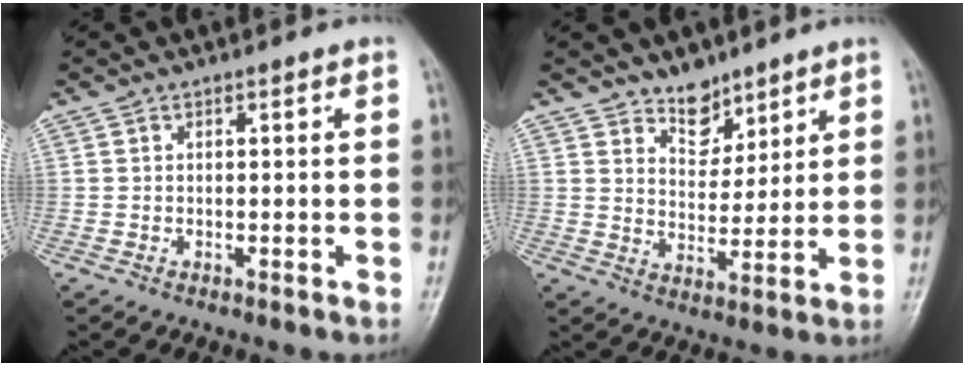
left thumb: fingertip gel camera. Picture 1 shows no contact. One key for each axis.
{"total": 6.4, "fx": 4.9, "fy": 3.5, "fz": 2.1, "tx": -0.003, "ty": -0.039, "tz": 0.088}